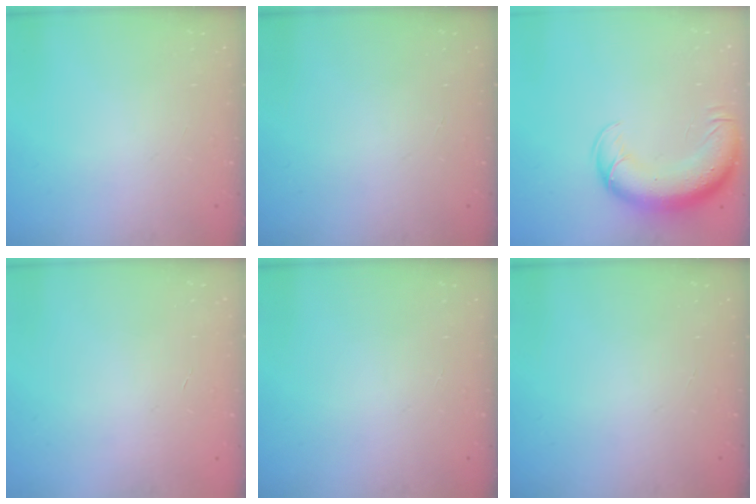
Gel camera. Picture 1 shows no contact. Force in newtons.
{"total": 0.0}
{"total": 13.5, "press": 13.1, "slide": 3.3}
{"total": 0.6, "press": 0.6, "slide": 0.2}
{"total": 0.0}
{"total": 0.0}